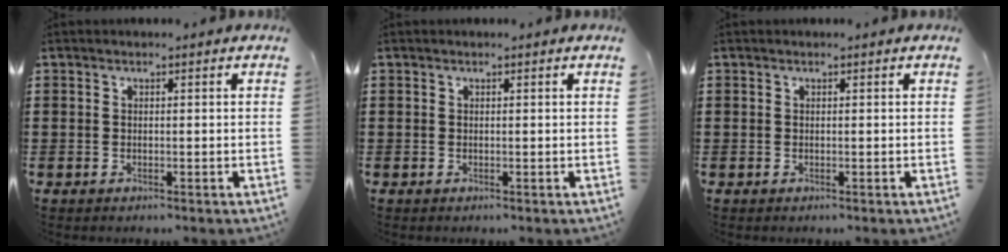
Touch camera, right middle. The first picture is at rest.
{"total": 0.0}
{"total": 0.0}